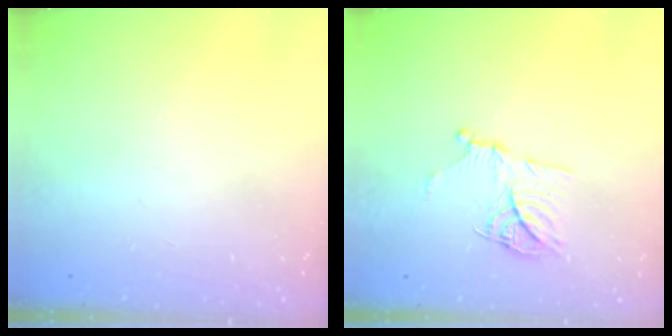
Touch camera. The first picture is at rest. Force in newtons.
{"total": 12.7, "press": 12.6, "slide": 1.4}